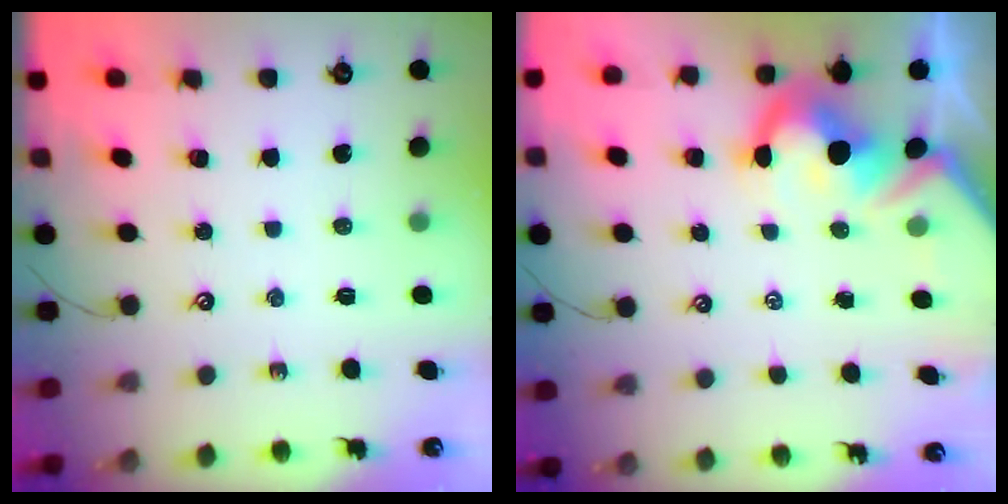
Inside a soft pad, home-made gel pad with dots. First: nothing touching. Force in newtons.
{"total": 9.5, "press": 9.4, "slide": 1.5}